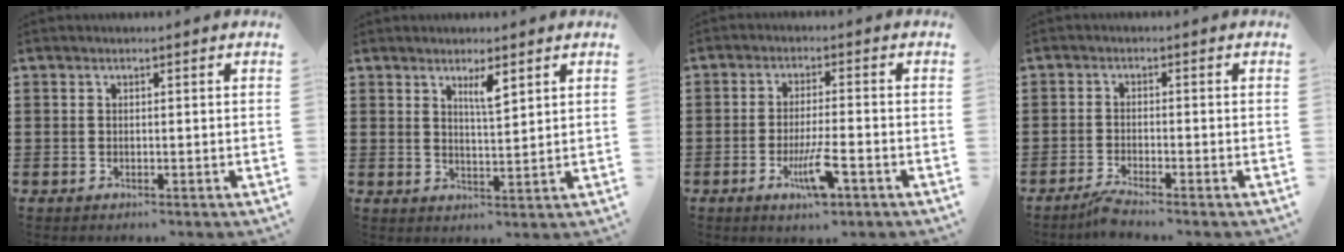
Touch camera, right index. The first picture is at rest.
{"total": 3.3, "force": [2.2, 0.6, 2.4], "torque": [-0.042, 0.001, 0.035]}
{"total": 6.8, "force": [-3.2, 1.1, 6.0], "torque": [-0.119, -0.014, -0.057]}
{"total": 2.2, "force": [-2.0, -0.2, 0.8], "torque": [-0.023, -0.002, -0.040]}